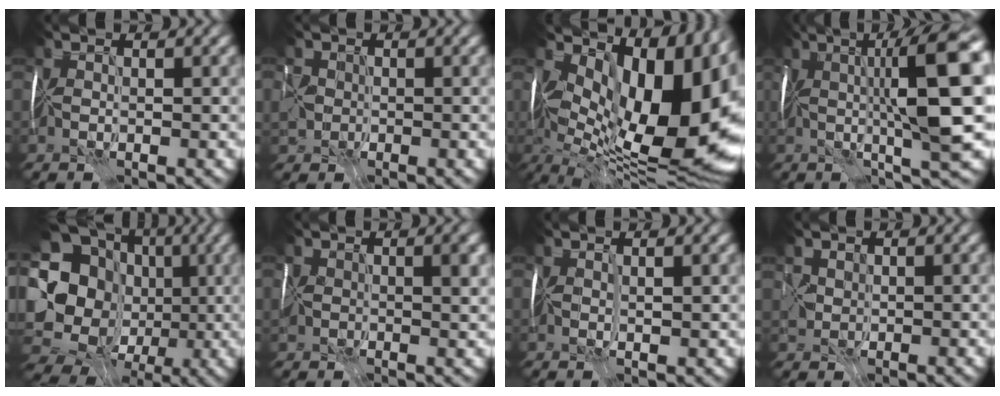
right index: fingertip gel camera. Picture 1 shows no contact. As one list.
[{"total": 1.9, "force": [-0.6, 1.8, 0.5], "torque": [-0.022, 0.002, -0.008]}, {"total": 17.1, "force": [1.1, 8.9, 14.6], "torque": [-0.202, -0.002, 0.036]}, {"total": 11.6, "force": [0.9, 1.8, 11.4], "torque": [-0.164, 0.012, 0.023]}, {"total": 18.1, "force": [-1.7, 16.1, 8.0], "torque": [-0.179, 0.020, -0.031]}, {"total": 3.9, "force": [0.4, 2.4, 3.1], "torque": [-0.056, -0.005, 0.021]}, {"total": 0.7, "force": [0.0, -0.1, 0.7], "torque": [-0.015, 0.001, 0.004]}, {"total": 1.5, "force": [0.1, 1.4, 0.3], "torque": [-0.018, 0.003, 0.009]}]